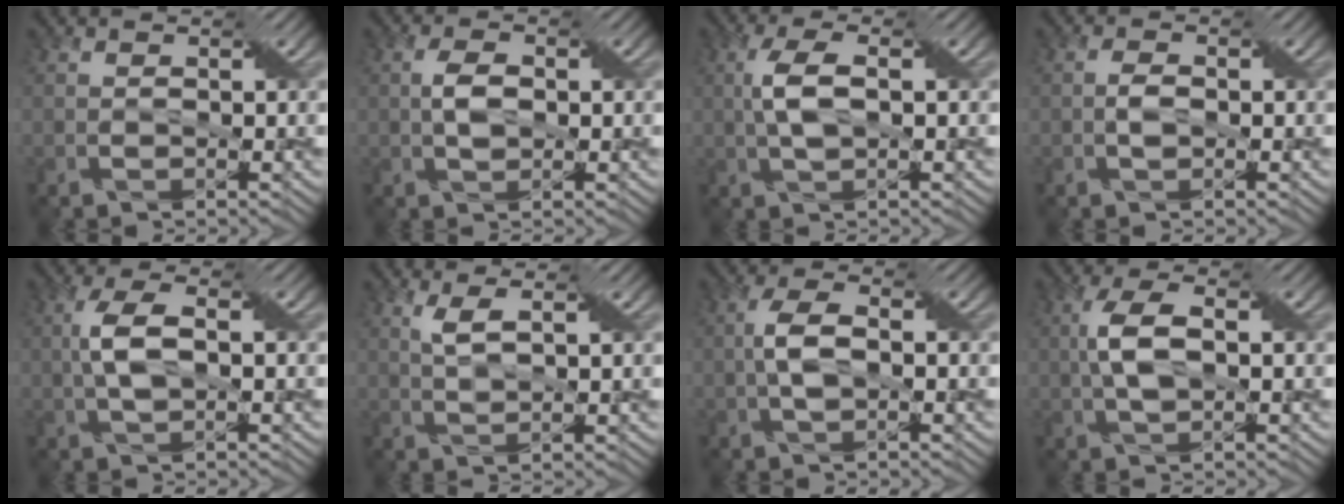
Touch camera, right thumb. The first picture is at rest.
{"total": 3.0, "force": [0.3, 1.6, 2.5], "torque": [-0.053, 0.002, 0.005]}
{"total": 4.5, "force": [0.5, 1.5, 4.2], "torque": [-0.097, 0.007, 0.009]}
{"total": 1.5, "force": [-0.3, 0.8, 1.3], "torque": [-0.026, 0.002, -0.007]}
{"total": 4.8, "force": [0.2, 1.9, 4.4], "torque": [-0.101, 0.008, 0.003]}
{"total": 2.7, "force": [1.6, 0.1, 2.2], "torque": [-0.054, 0.006, 0.030]}
{"total": 3.9, "force": [-0.3, 1.7, 3.5], "torque": [-0.080, 0.006, -0.007]}
{"total": 5.4, "force": [0.5, 2.3, 4.8], "torque": [-0.111, 0.009, 0.006]}